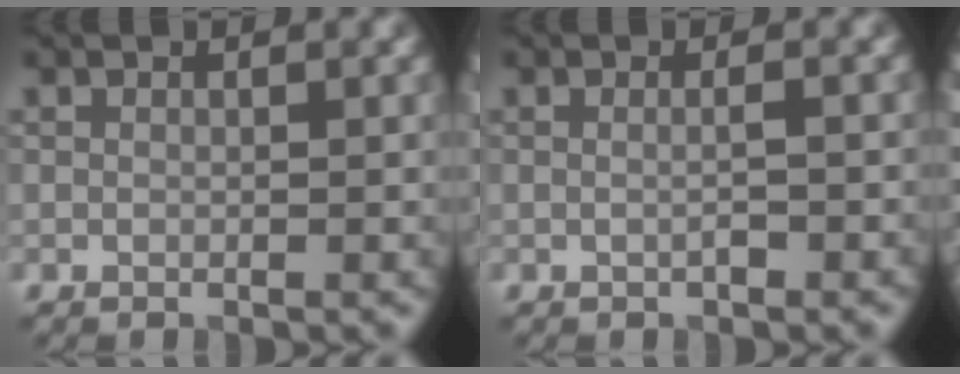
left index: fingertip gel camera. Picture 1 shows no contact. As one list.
[{"total": 1.1, "force": [-0.2, 0.1, 1.1], "torque": [-0.020, 0.002, -0.008]}]